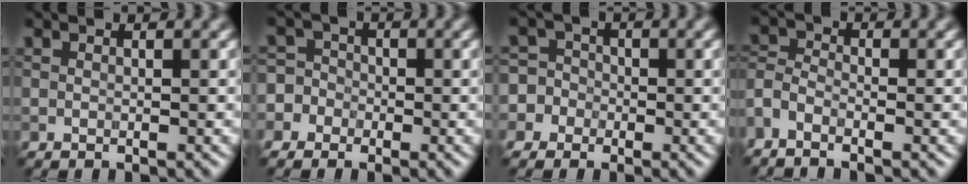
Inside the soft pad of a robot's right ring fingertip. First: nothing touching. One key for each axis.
{"total": 5.1, "fx": -2.3, "fy": 4.4, "fz": 0.9, "tx": 0.000, "ty": 0.013, "tz": -0.070}
{"total": 5.7, "fx": -2.2, "fy": 5.1, "fz": 1.0, "tx": -0.007, "ty": 0.017, "tz": -0.070}
{"total": 2.8, "fx": -1.9, "fy": 1.2, "fz": 1.6, "tx": -0.040, "ty": -0.002, "tz": -0.049}